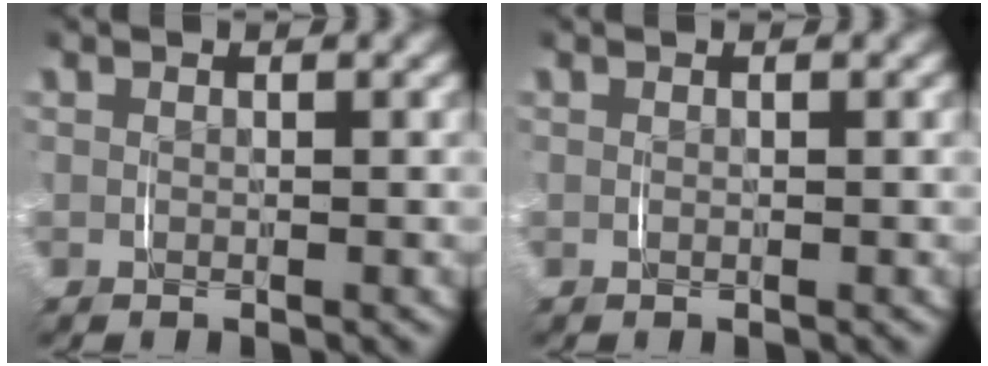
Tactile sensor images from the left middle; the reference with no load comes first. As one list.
[{"total": 0.0}]